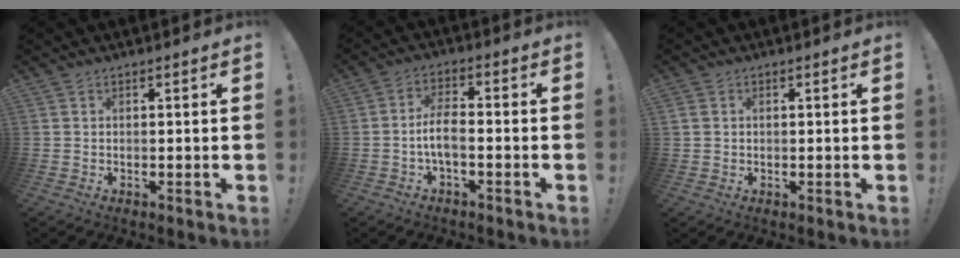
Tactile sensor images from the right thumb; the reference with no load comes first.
{"total": 6.9, "force": [-2.0, 2.5, 6.1], "torque": [-0.119, 0.003, -0.036]}
{"total": 1.9, "force": [0.6, 1.6, 0.7], "torque": [-0.014, 0.005, 0.012]}